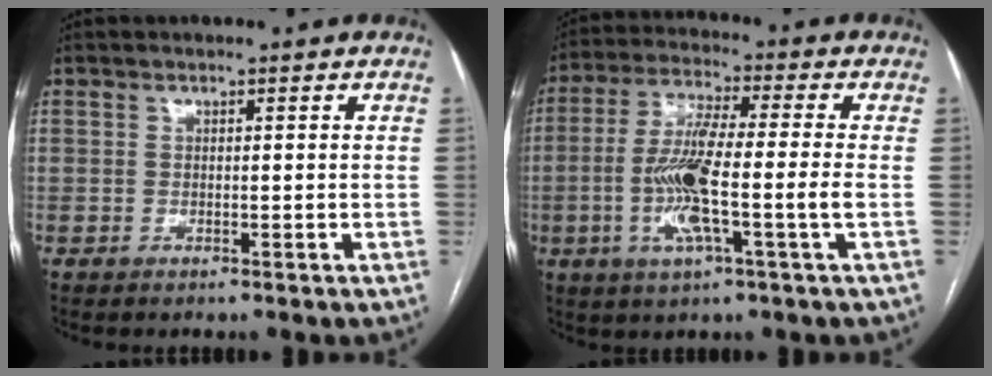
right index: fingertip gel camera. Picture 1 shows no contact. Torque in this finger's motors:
{"motor_torque": [1.69, -0.25, 0.95, 0.21]}